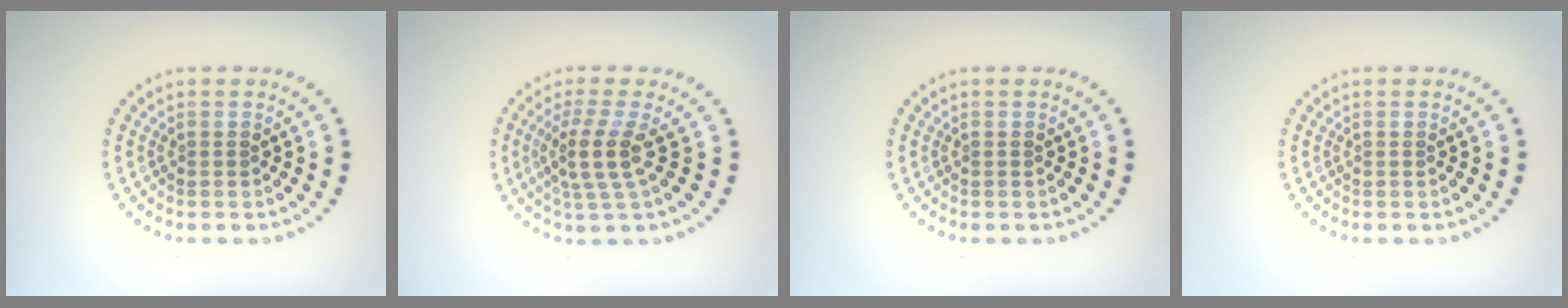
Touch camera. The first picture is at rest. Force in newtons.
{"total": 3.2, "press": 2.4, "slide": 2.2}
{"total": 0.0}
{"total": 0.0}